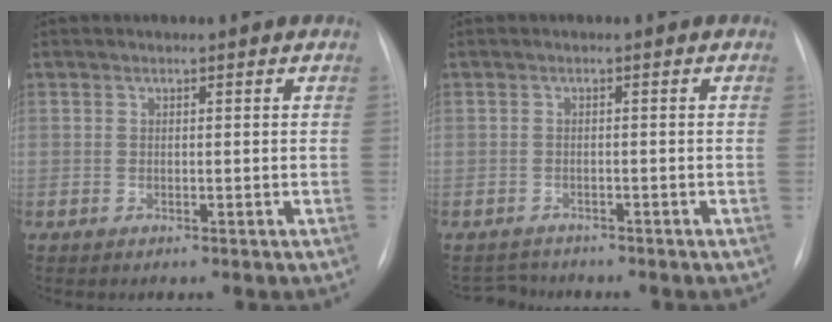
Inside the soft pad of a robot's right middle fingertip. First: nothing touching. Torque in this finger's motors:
{"motor_torque": [-0.83, -0.29, -0.10, -0.02]}